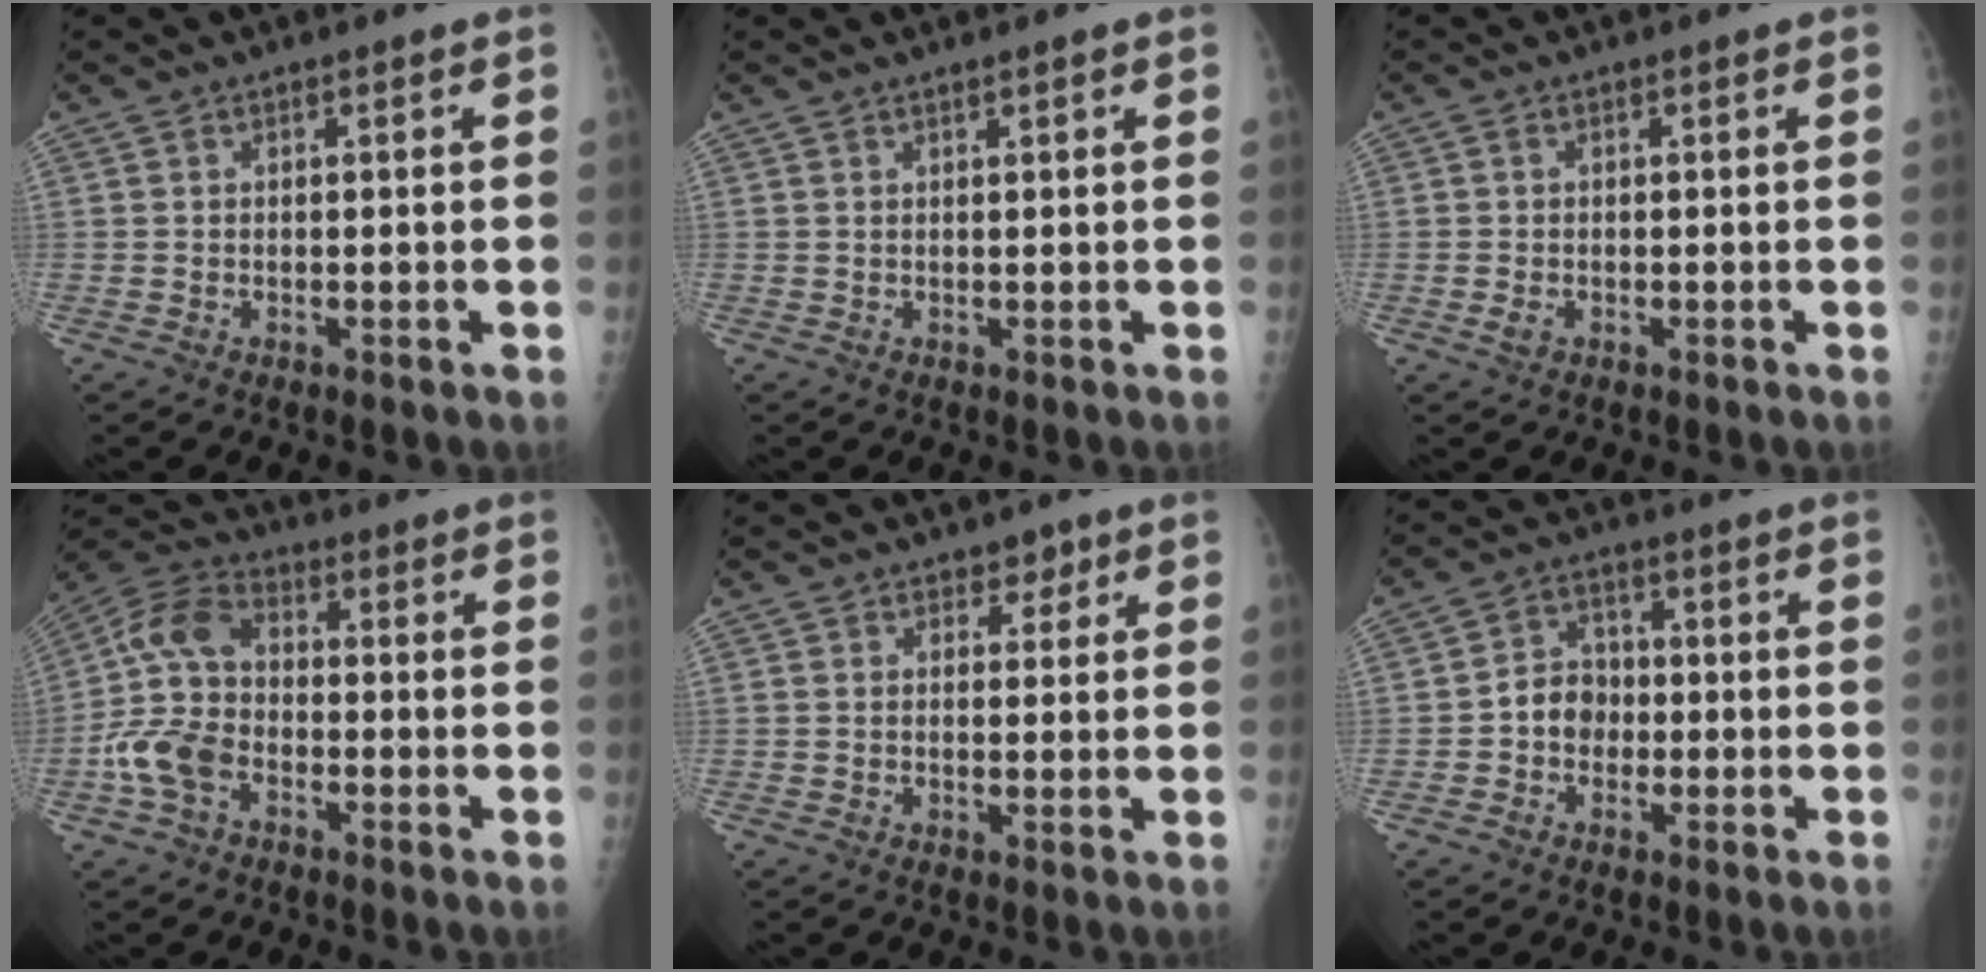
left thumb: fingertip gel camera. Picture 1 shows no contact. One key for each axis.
{"total": 0.7, "fx": 0.4, "fy": 0.0, "fz": 0.5, "tx": -0.009, "ty": 0.000, "tz": 0.008}
{"total": 2.0, "fx": -0.7, "fy": 1.4, "fz": 1.3, "tx": -0.025, "ty": 0.005, "tz": -0.015}
{"total": 11.7, "fx": -3.8, "fy": 7.7, "fz": 7.9, "tx": -0.166, "ty": 0.033, "tz": -0.083}
{"total": 2.7, "fx": 1.6, "fy": 1.8, "fz": 1.0, "tx": 0.010, "ty": -0.007, "tz": 0.020}
{"total": 5.7, "fx": -1.2, "fy": 4.8, "fz": 2.8, "tx": -0.019, "ty": 0.021, "tz": -0.030}